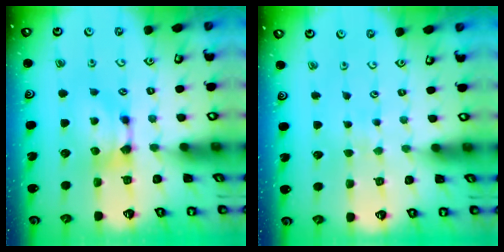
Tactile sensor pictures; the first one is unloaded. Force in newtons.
{"total": 4.9, "press": 4.9, "slide": 0.1}